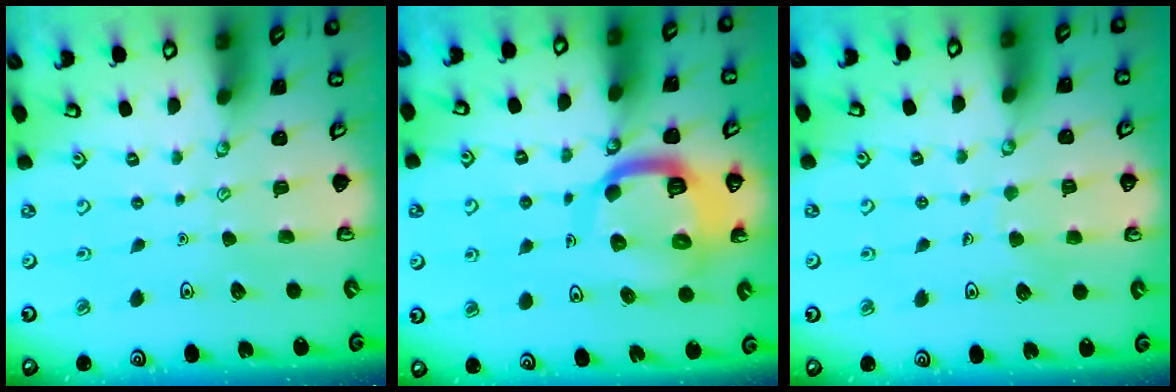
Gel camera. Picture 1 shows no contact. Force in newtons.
{"total": 15.1, "press": 15.0, "slide": 1.8}
{"total": 3.3, "press": 3.3, "slide": 0.2}